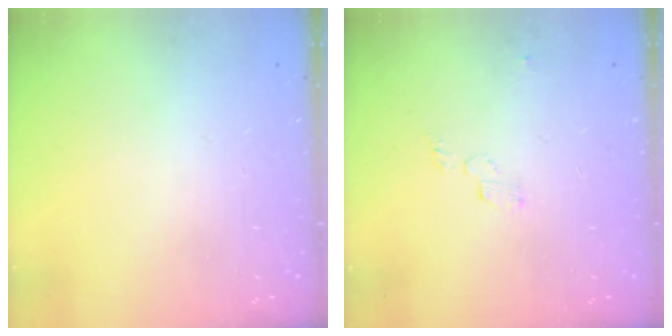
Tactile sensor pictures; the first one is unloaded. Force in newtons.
{"total": 3.5, "press": 3.5, "slide": 0.3}